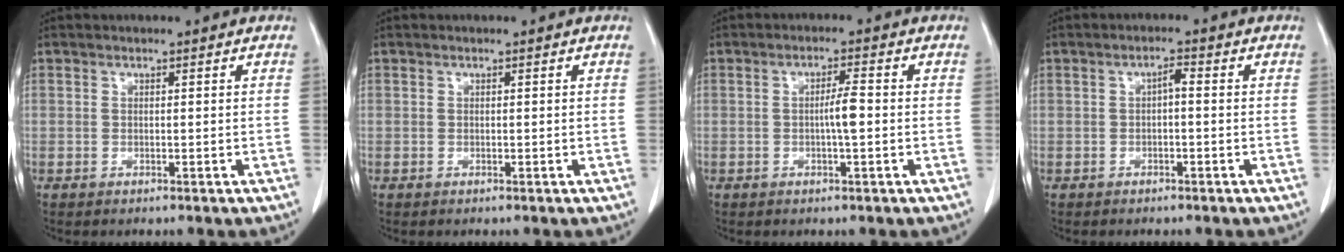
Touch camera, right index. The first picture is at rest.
{"total": 0.0}
{"total": 3.2, "force": [-0.3, 0.1, 3.2], "torque": [-0.055, 0.000, -0.007]}
{"total": 1.6, "force": [-0.1, 0.4, 1.6], "torque": [-0.026, 0.005, -0.003]}